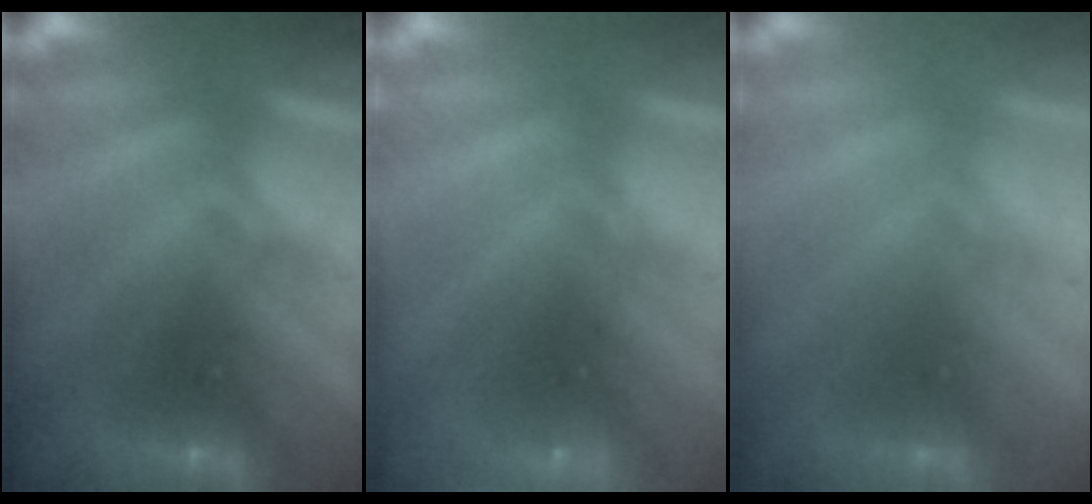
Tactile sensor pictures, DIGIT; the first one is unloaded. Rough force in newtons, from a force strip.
{"total": 2.3}
{"total": 2.9}